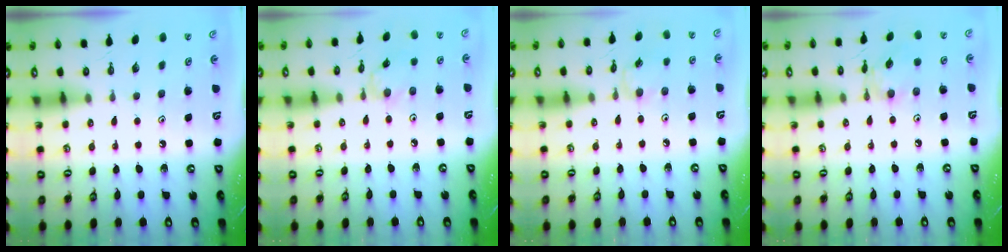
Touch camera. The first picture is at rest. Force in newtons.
{"total": 1.4, "press": 1.4, "slide": 0.1}
{"total": 3.3, "press": 3.2, "slide": 0.3}
{"total": 5.0, "press": 5.0, "slide": 0.2}